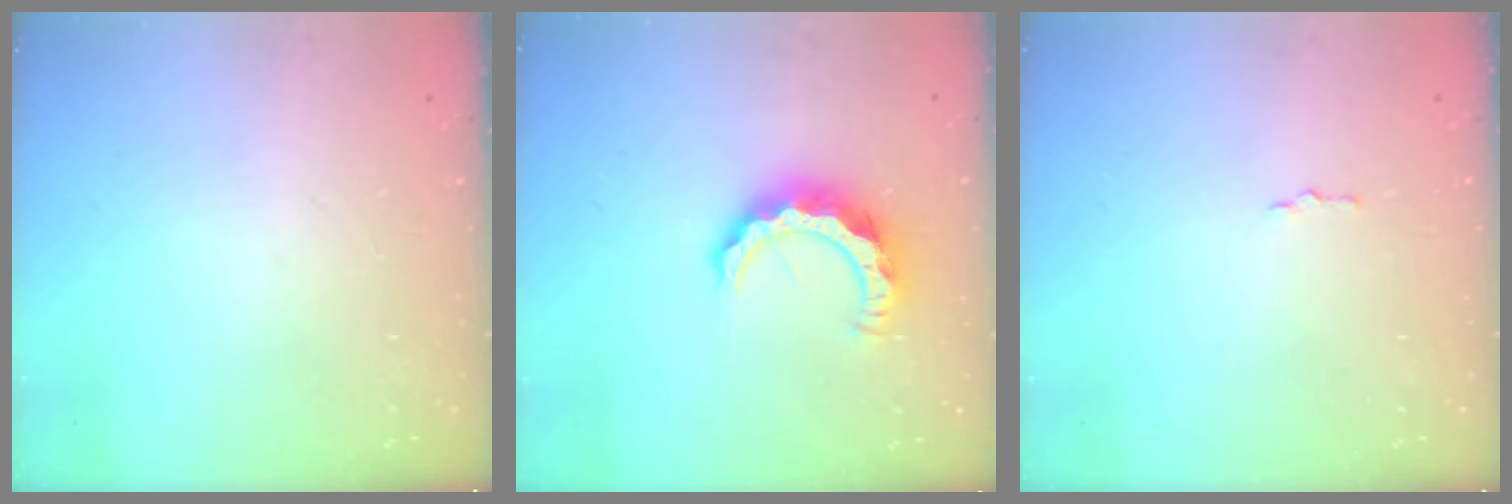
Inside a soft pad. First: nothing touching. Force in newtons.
{"total": 9.9, "press": 9.9, "slide": 0.8}
{"total": 1.5, "press": 1.5, "slide": 0.2}